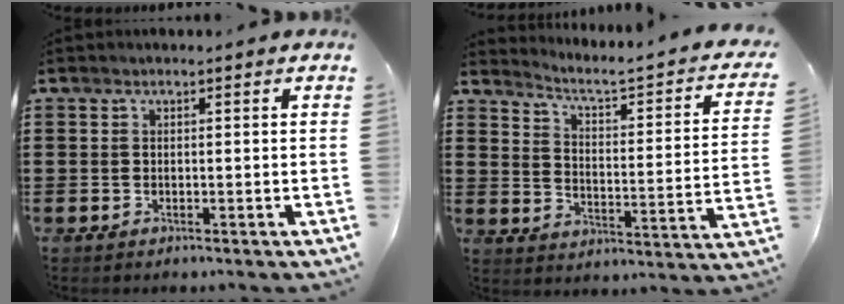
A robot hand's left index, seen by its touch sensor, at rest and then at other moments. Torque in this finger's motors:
{"motor_torque": [1.31, -0.83, -0.08, 0.00]}